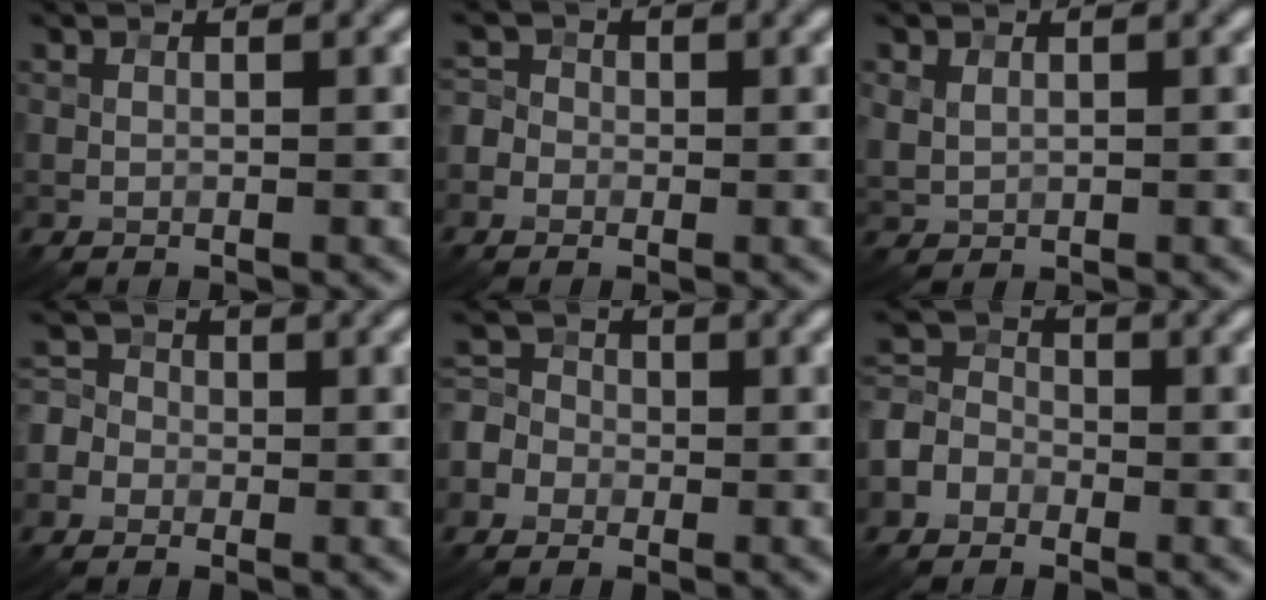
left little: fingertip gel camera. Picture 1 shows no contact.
{"total": 2.7, "force": [-0.7, 2.4, 0.8], "torque": [-0.001, 0.014, -0.033]}
{"total": 1.6, "force": [0.5, 1.2, 0.9], "torque": [-0.021, 0.000, 0.013]}
{"total": 3.3, "force": [-1.1, 3.0, 1.0], "torque": [-0.004, 0.013, -0.042]}
{"total": 4.3, "force": [-1.7, 3.8, 1.3], "torque": [-0.010, 0.010, -0.050]}
{"total": 3.9, "force": [-2.0, 3.2, 1.3], "torque": [-0.012, 0.003, -0.045]}